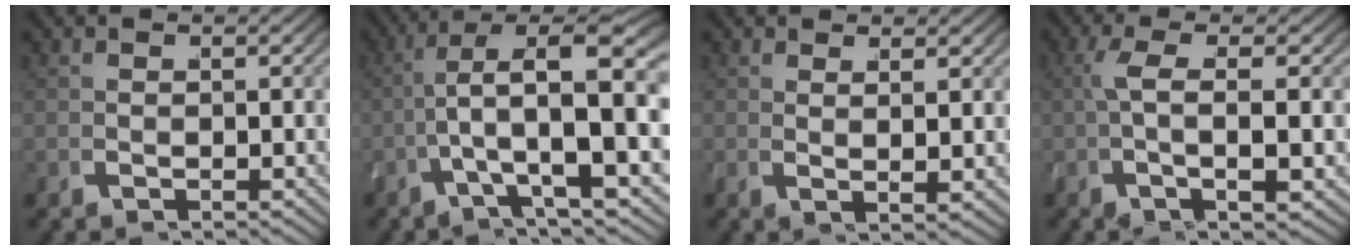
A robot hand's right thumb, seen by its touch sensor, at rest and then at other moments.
{"total": 9.4, "force": [0.8, 4.2, 8.3], "torque": [-0.141, -0.026, 0.024]}
{"total": 2.1, "force": [1.6, 0.0, 1.4], "torque": [-0.029, 0.002, 0.029]}
{"total": 3.8, "force": [1.1, 0.1, 3.6], "torque": [-0.082, 0.007, 0.020]}